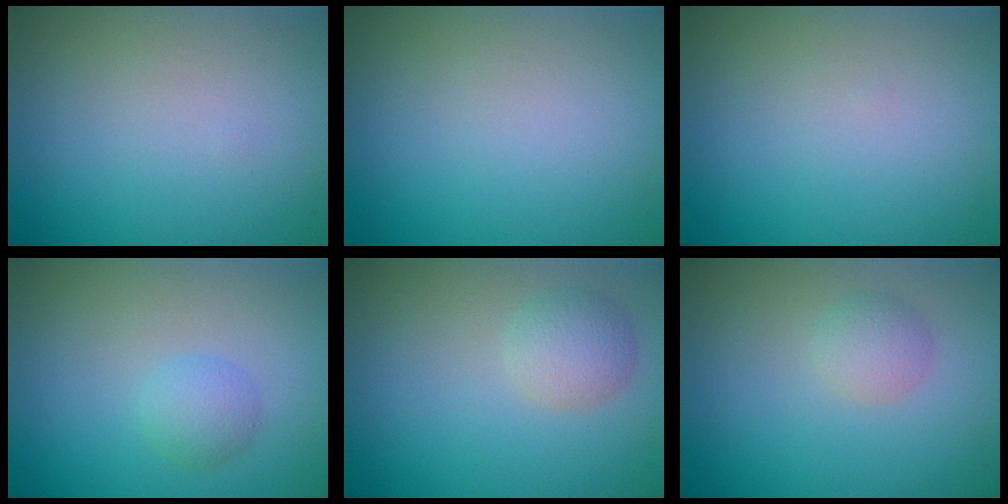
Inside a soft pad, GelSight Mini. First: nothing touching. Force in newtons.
{"total": 0.0}
{"total": 0.0}
{"total": 1.7, "press": 1.7, "slide": 0.0}
{"total": 2.4, "press": 2.4, "slide": 0.1}
{"total": 1.7, "press": 1.7, "slide": 0.0}